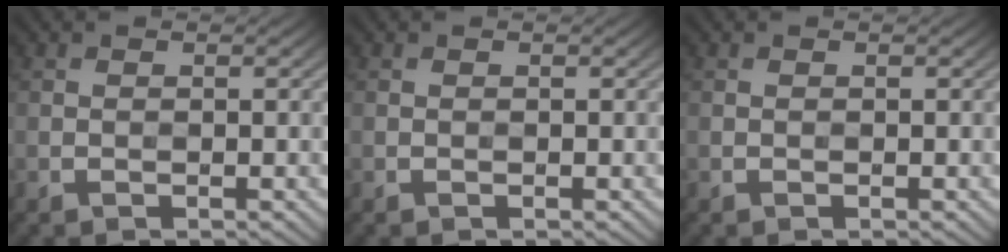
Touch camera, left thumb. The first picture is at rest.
{"total": 0.0}
{"total": 0.0}